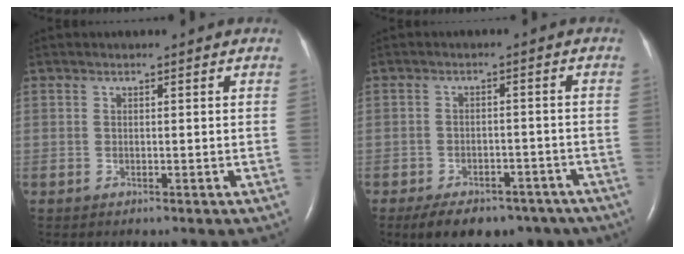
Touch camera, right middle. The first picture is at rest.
{"total": 12.9, "force": [-9.2, 6.8, 5.8], "torque": [-0.089, 0.003, -0.121]}